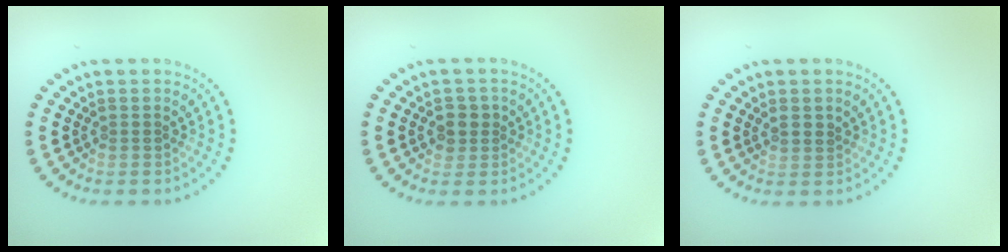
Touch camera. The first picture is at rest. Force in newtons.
{"total": 1.7, "press": 1.6, "slide": 0.6}
{"total": 0.6, "press": 0.5, "slide": 0.3}